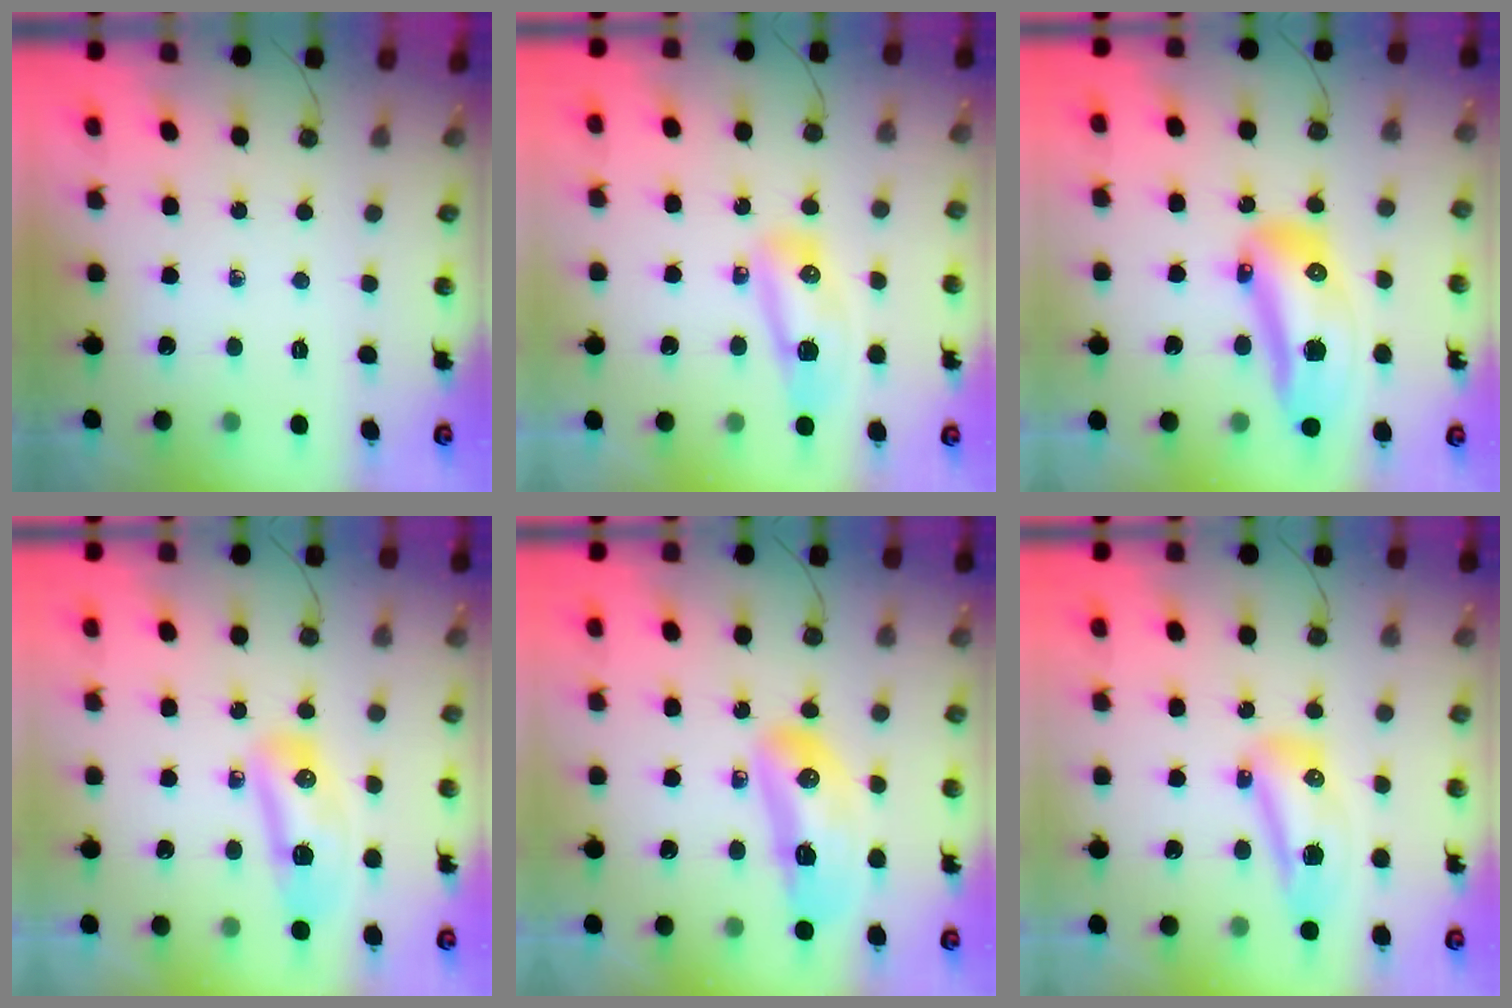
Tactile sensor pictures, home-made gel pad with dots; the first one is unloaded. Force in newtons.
{"total": 9.2, "press": 9.1, "slide": 1.3}
{"total": 18.1, "press": 17.9, "slide": 2.2}
{"total": 15.6, "press": 12.0, "slide": 10.0}
{"total": 14.8, "press": 14.7, "slide": 1.7}
{"total": 9.5, "press": 9.5, "slide": 0.7}